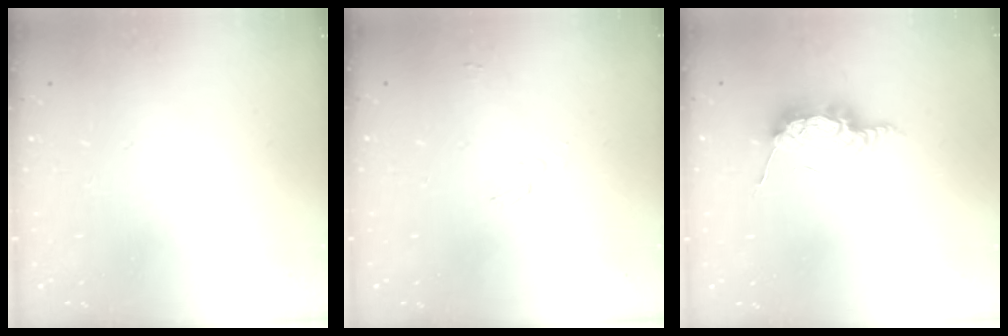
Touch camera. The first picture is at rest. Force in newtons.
{"total": 2.2, "press": 2.2, "slide": 0.2}
{"total": 8.9, "press": 8.8, "slide": 0.9}